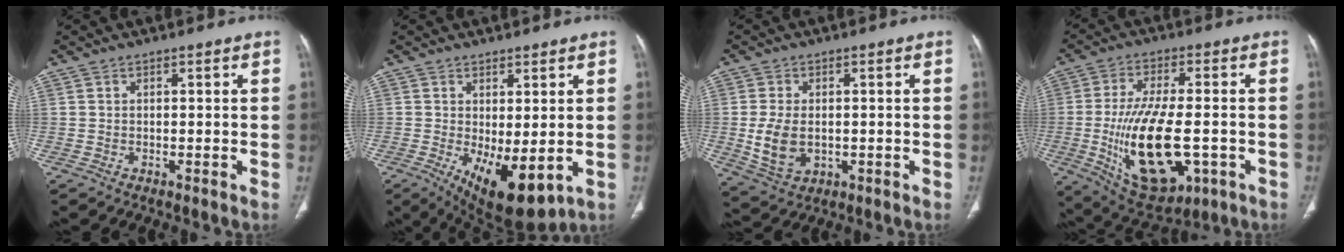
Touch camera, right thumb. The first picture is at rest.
{"total": 10.7, "force": [-1.9, 4.5, 9.5], "torque": [-0.141, -0.021, -0.008]}
{"total": 8.1, "force": [-0.7, 5.4, 6.1], "torque": [-0.116, -0.007, 0.000]}
{"total": 19.7, "force": [-4.0, 9.0, 17.0], "torque": [-0.306, -0.003, -0.045]}